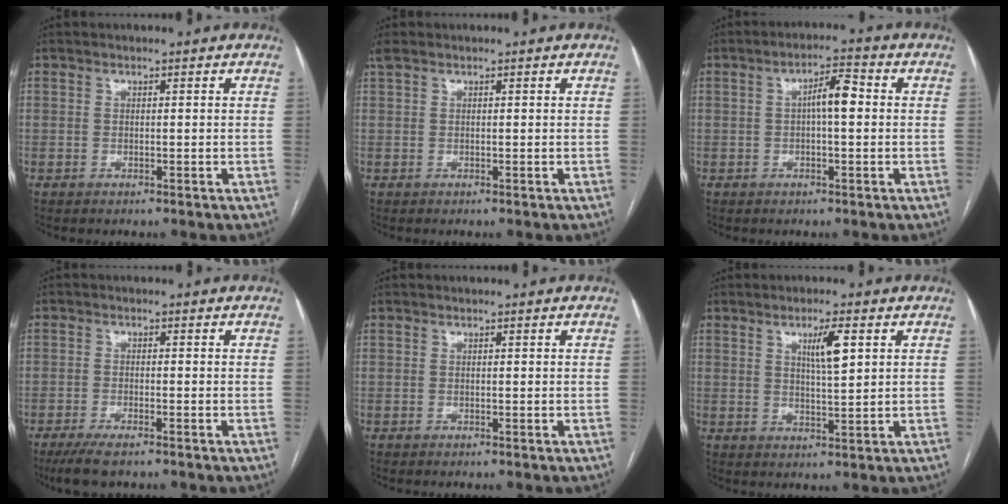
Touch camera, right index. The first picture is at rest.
{"total": 1.2, "force": [0.8, 0.4, 0.8], "torque": [-0.027, 0.024, 0.018]}
{"total": 4.7, "force": [0.4, 1.2, 4.6], "torque": [-0.080, 0.016, 0.002]}
{"total": 5.0, "force": [-3.7, 0.9, 3.2], "torque": [-0.063, -0.011, -0.063]}
{"total": 0.0}
{"total": 5.0, "force": [2.0, 0.5, 4.5], "torque": [-0.081, -0.002, 0.035]}